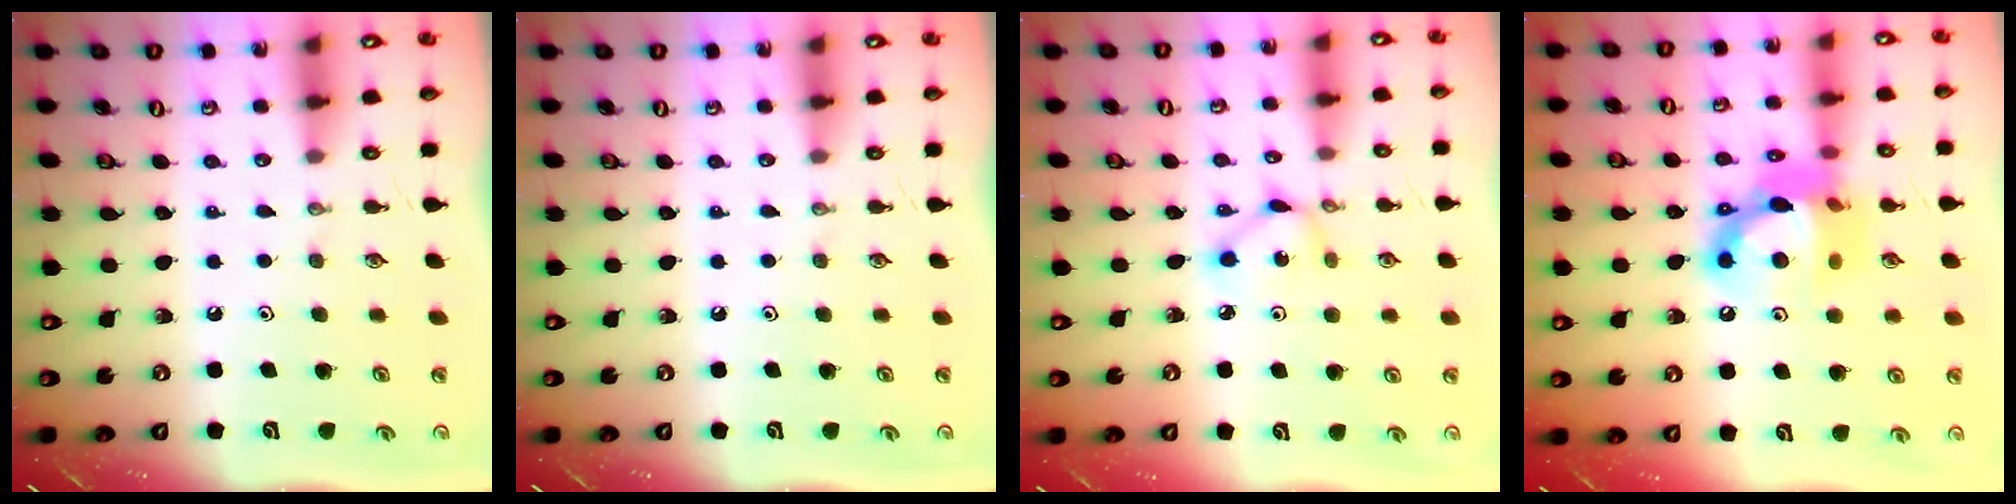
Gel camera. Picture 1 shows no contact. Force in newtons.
{"total": 0.0}
{"total": 3.9, "press": 3.9, "slide": 0.2}
{"total": 15.1, "press": 15.1, "slide": 1.1}